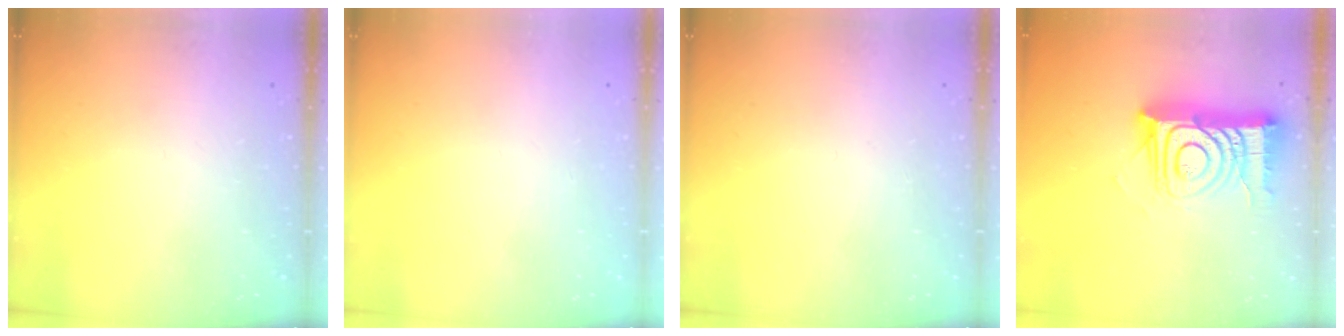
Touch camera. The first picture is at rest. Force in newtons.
{"total": 1.5, "press": 1.5, "slide": 0.1}
{"total": 1.8, "press": 1.7, "slide": 0.1}
{"total": 17.6, "press": 17.5, "slide": 1.5}